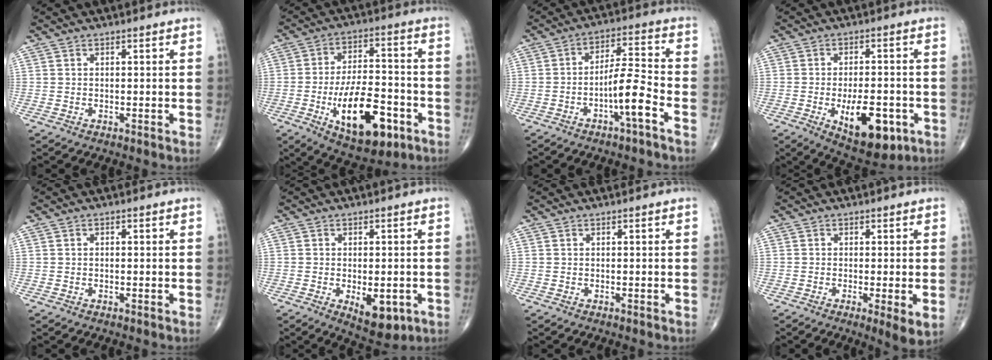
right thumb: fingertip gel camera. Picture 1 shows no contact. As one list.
[{"total": 17.7, "force": [-6.5, 8.2, 14.3], "torque": [-0.211, 0.025, -0.095]}, {"total": 8.3, "force": [-3.8, 1.0, 7.3], "torque": [-0.135, 0.036, -0.066]}, {"total": 13.0, "force": [-4.4, 6.1, 10.6], "torque": [-0.137, 0.007, -0.054]}, {"total": 0.7, "force": [0.1, 0.3, 0.6], "torque": [-0.013, 0.003, 0.003]}, {"total": 7.6, "force": [-2.2, 3.6, 6.3], "torque": [-0.077, -0.007, -0.020]}, {"total": 0.0}, {"total": 4.2, "force": [-0.9, 0.7, 4.1], "torque": [-0.073, -0.016, -0.020]}]